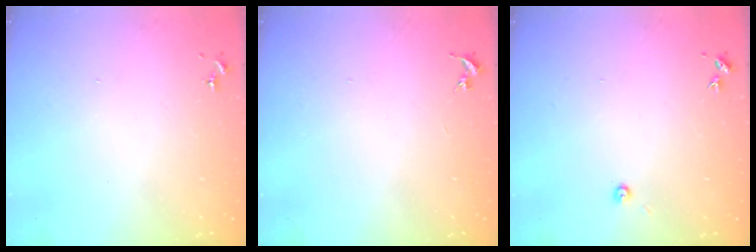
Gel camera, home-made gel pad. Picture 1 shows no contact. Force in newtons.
{"total": 0.0}
{"total": 2.7, "press": 2.7, "slide": 0.2}